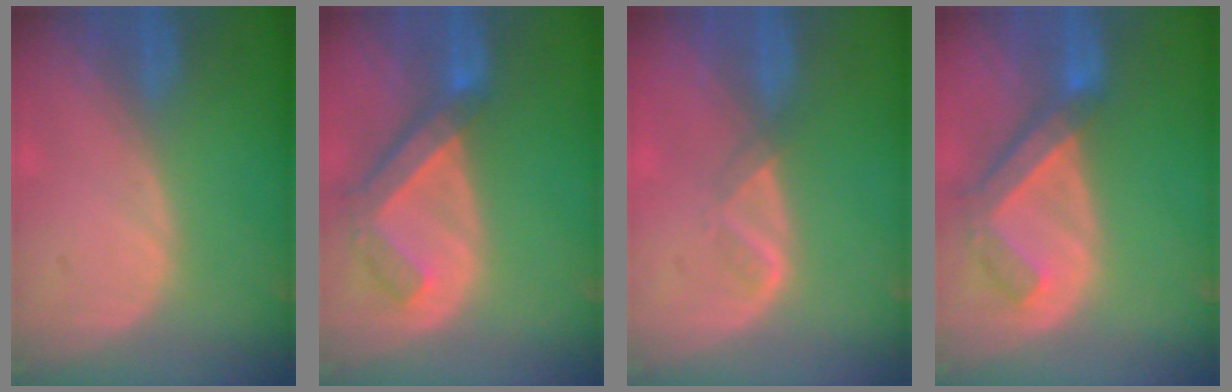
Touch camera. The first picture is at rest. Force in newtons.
{"total": 7.1, "press": 6.2, "slide": 3.5}
{"total": 1.9, "press": 1.8, "slide": 0.7}
{"total": 7.1, "press": 6.2, "slide": 3.5}